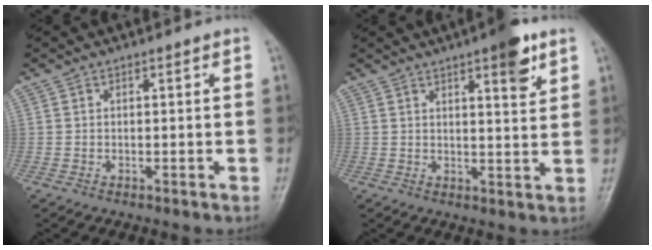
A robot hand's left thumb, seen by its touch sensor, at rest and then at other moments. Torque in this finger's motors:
{"motor_torque": [1.63, 0.52, 0.82, -0.33, 0.03]}